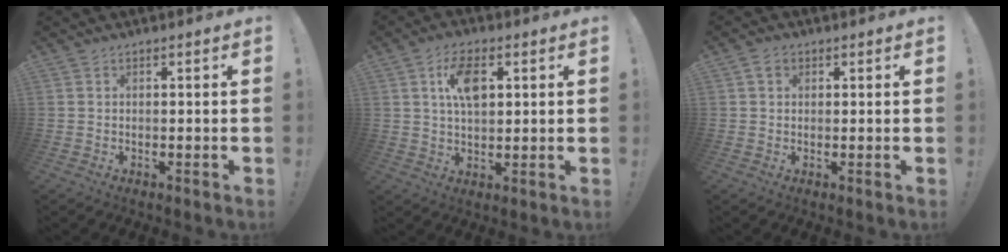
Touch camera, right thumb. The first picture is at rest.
{"total": 9.5, "force": [2.9, 5.1, 7.4], "torque": [-0.115, 0.002, 0.050]}
{"total": 2.6, "force": [1.1, 1.9, 1.3], "torque": [-0.020, 0.003, 0.020]}